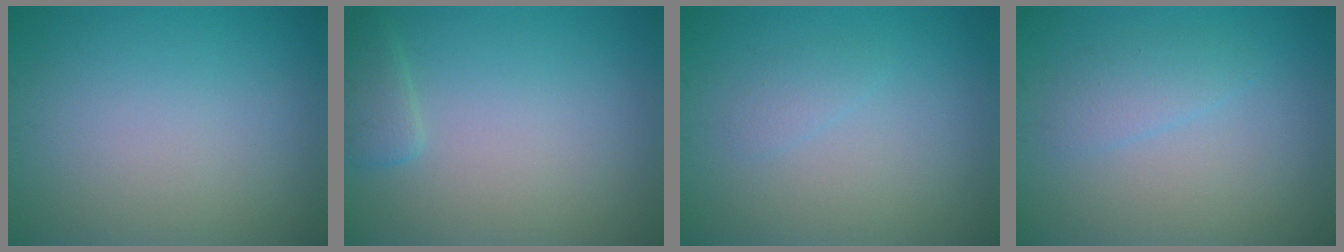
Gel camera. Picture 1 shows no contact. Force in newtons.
{"total": 1.6, "press": 1.5, "slide": 0.2}
{"total": 1.0, "press": 1.0, "slide": 0.1}
{"total": 1.6, "press": 1.6, "slide": 0.1}